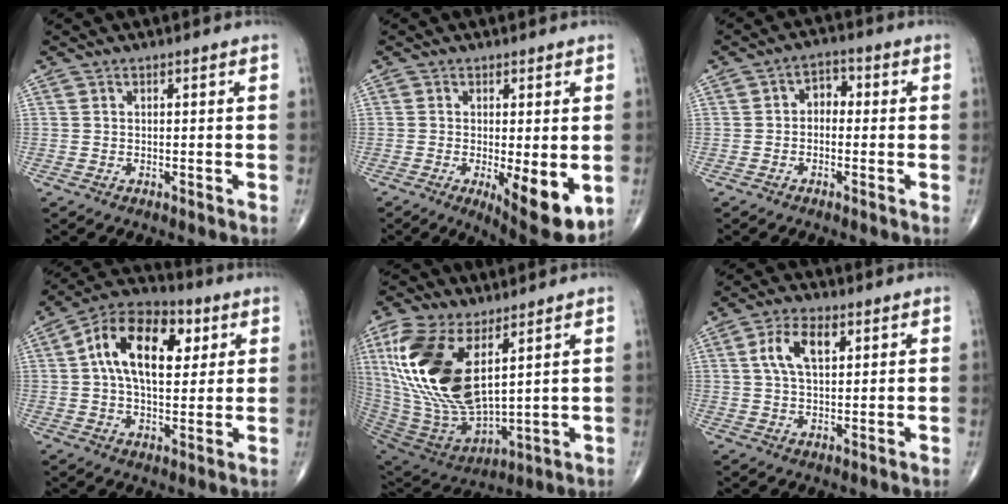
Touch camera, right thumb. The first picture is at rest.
{"total": 10.1, "force": [-2.2, 3.2, 9.3], "torque": [-0.127, -0.024, -0.025]}
{"total": 3.7, "force": [-0.2, 2.8, 2.5], "torque": [-0.018, 0.017, -0.018]}
{"total": 17.1, "force": [4.4, 9.7, 13.3], "torque": [-0.198, 0.011, 0.065]}
{"total": 22.8, "force": [7.5, 10.9, 18.6], "torque": [-0.388, -0.036, 0.153]}
{"total": 7.5, "force": [2.4, 3.9, 5.9], "torque": [-0.111, 0.004, 0.044]}